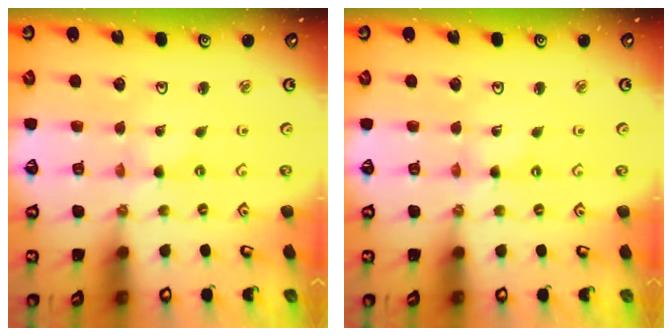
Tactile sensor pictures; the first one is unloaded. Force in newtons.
{"total": 0.0}